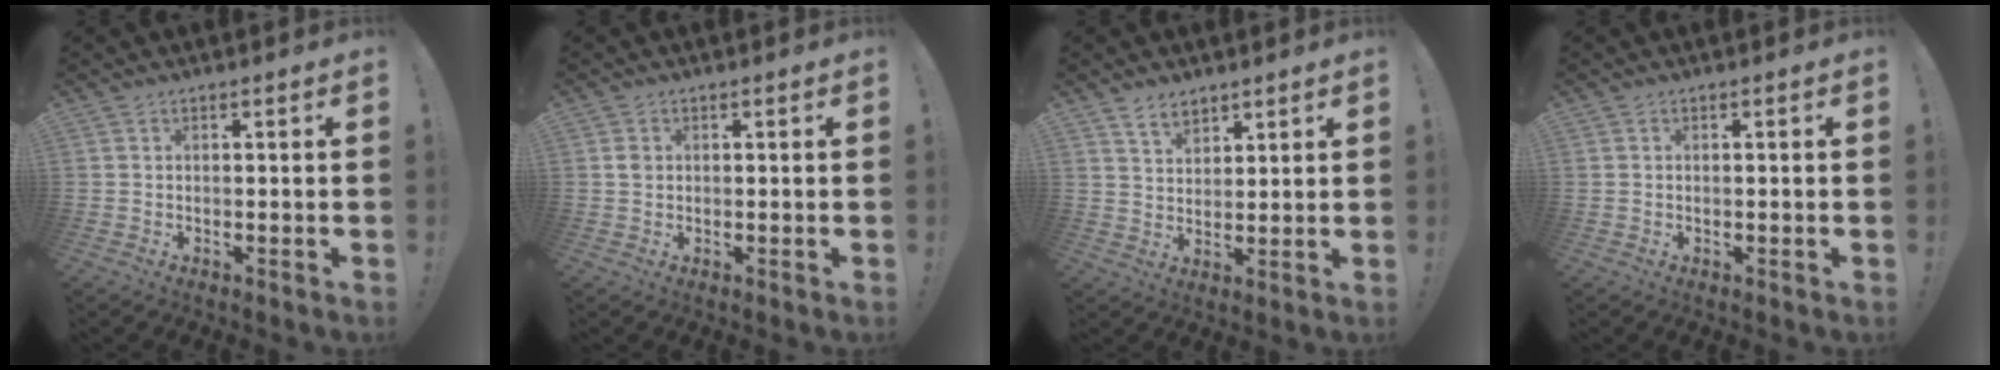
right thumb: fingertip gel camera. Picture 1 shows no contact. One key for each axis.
{"total": 1.3, "fx": 0.3, "fy": 1.2, "fz": 0.5, "tx": -0.001, "ty": 0.000, "tz": 0.004}
{"total": 5.8, "fx": 4.6, "fy": 3.2, "fz": 1.6, "tx": -0.021, "ty": -0.028, "tz": 0.086}
{"total": 0.0}